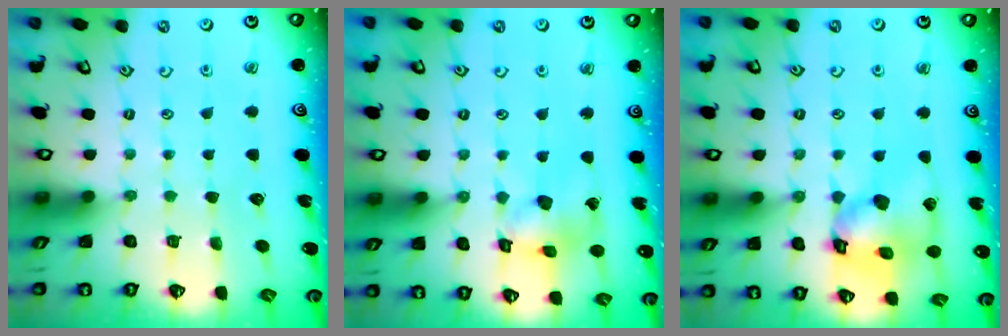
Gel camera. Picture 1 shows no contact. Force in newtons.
{"total": 10.8, "press": 10.7, "slide": 1.3}
{"total": 14.5, "press": 14.4, "slide": 2.0}